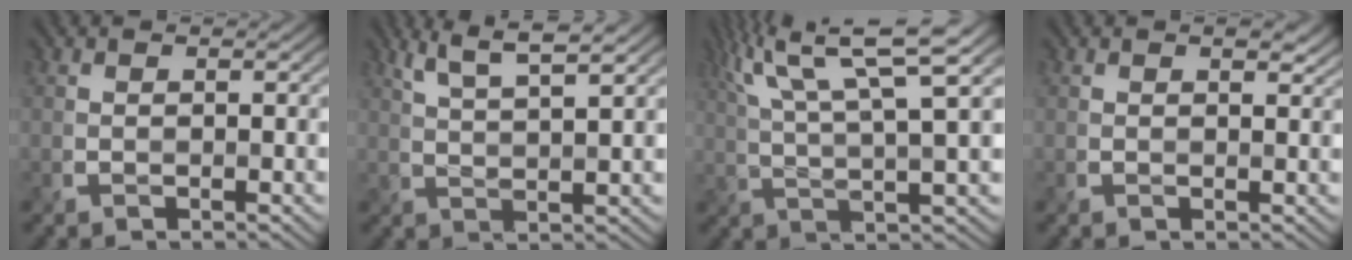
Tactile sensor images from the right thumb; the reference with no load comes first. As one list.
[{"total": 5.5, "force": [3.9, 0.7, 3.8], "torque": [-0.075, 0.014, 0.080]}, {"total": 11.3, "force": [5.9, 1.8, 9.5], "torque": [-0.173, 0.028, 0.098]}, {"total": 2.1, "force": [1.1, 1.0, 1.4], "torque": [-0.020, -0.001, 0.018]}]